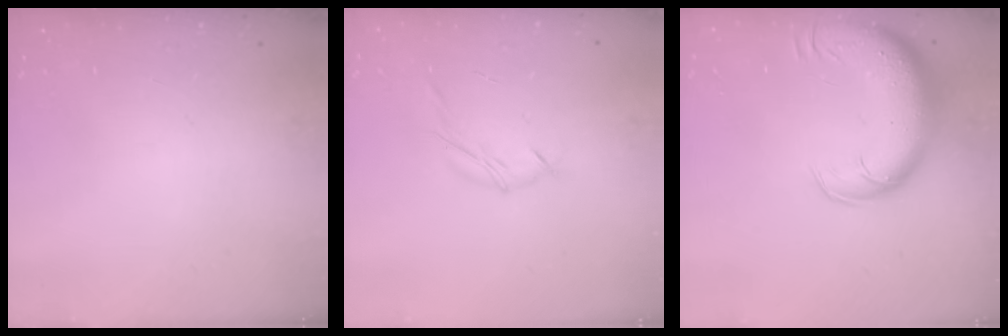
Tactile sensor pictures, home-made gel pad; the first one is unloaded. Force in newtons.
{"total": 7.1, "press": 7.0, "slide": 1.5}
{"total": 16.2, "press": 15.7, "slide": 3.9}